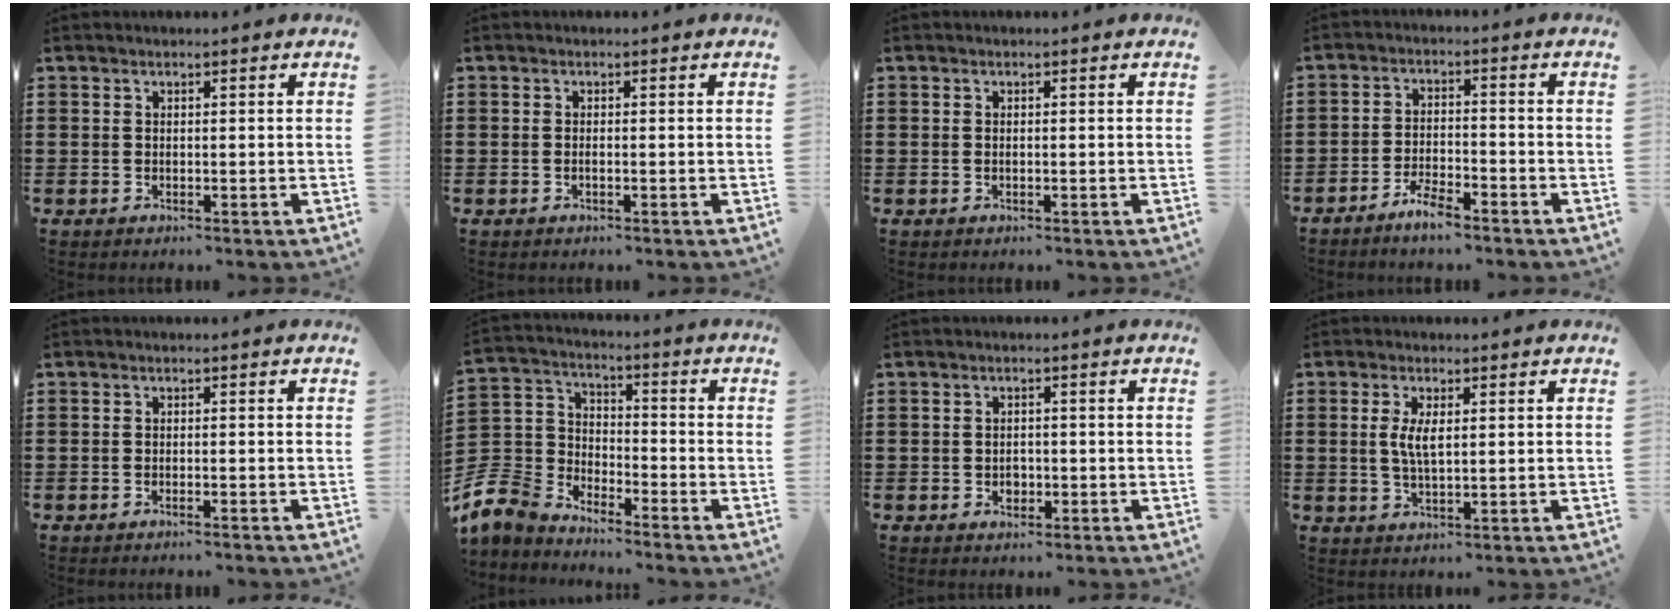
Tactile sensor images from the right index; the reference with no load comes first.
{"total": 0.5, "force": [-0.3, 0.0, 0.5], "torque": [-0.009, -0.002, -0.005]}
{"total": 0.0}
{"total": 3.7, "force": [-3.3, 0.8, 1.5], "torque": [-0.042, 0.006, -0.068]}
{"total": 0.9, "force": [-0.8, -0.1, 0.1], "torque": [-0.004, 0.000, -0.017]}
{"total": 6.5, "force": [-5.5, 3.5, 0.6], "torque": [-0.063, -0.006, -0.123]}
{"total": 1.7, "force": [-0.5, 1.3, 0.9], "torque": [-0.020, 0.003, -0.012]}
{"total": 3.7, "force": [0.6, 1.2, 3.4], "torque": [-0.069, 0.004, 0.008]}